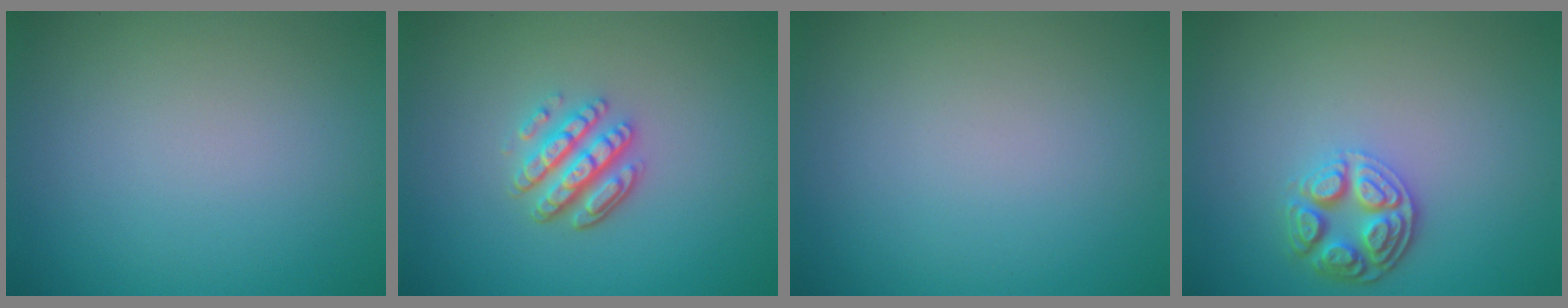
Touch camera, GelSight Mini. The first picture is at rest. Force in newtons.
{"total": 3.9, "press": 3.1, "slide": 2.3}
{"total": 0.0}
{"total": 3.7, "press": 3.1, "slide": 2.0}